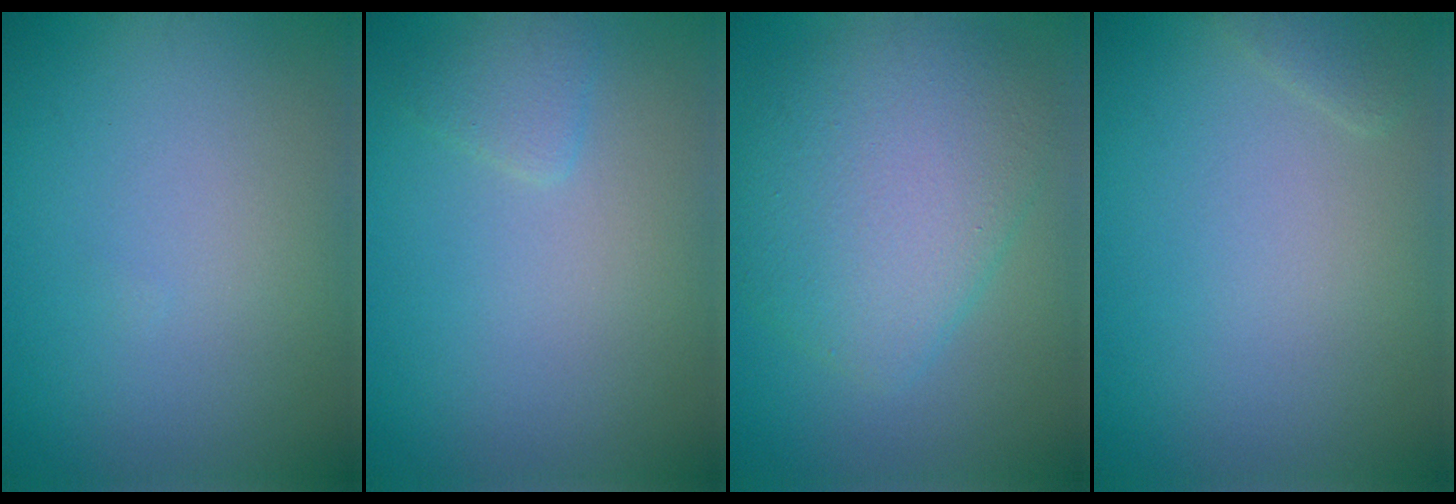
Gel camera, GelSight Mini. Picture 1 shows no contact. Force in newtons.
{"total": 1.2, "press": 1.2, "slide": 0.1}
{"total": 7.0, "press": 7.0, "slide": 0.3}
{"total": 0.9, "press": 0.9, "slide": 0.1}